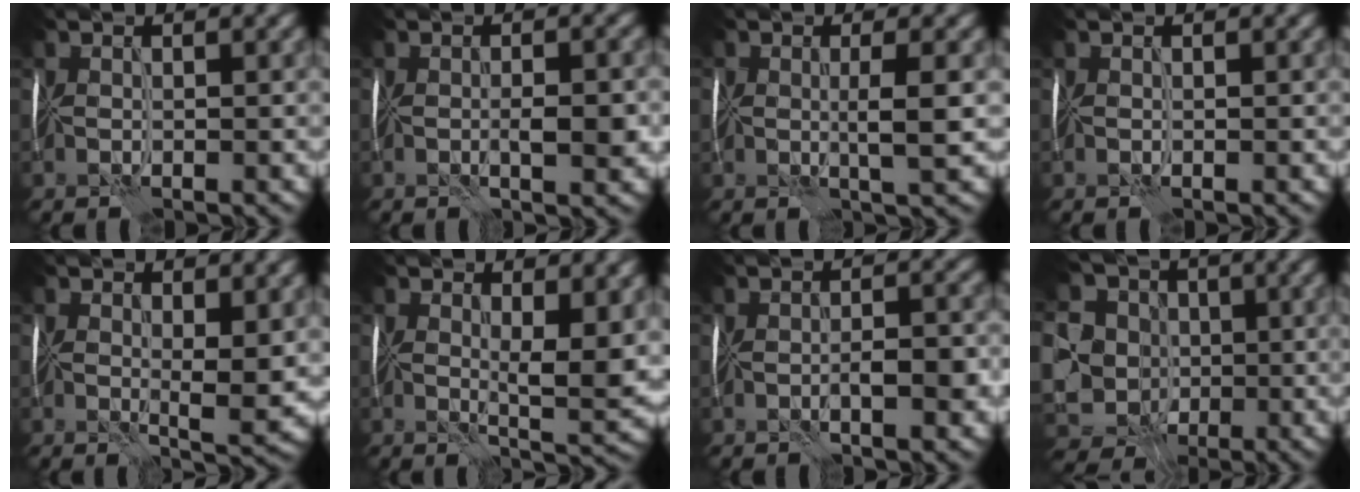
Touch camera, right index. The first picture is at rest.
{"total": 2.5, "force": [-0.5, 0.6, 2.4], "torque": [-0.041, 0.000, -0.006]}
{"total": 1.8, "force": [-0.1, 0.2, 1.8], "torque": [-0.031, 0.000, -0.002]}
{"total": 0.0}
{"total": 3.3, "force": [0.8, 1.0, 3.0], "torque": [-0.047, -0.006, 0.015]}
{"total": 5.0, "force": [1.2, 1.6, 4.6], "torque": [-0.072, -0.010, 0.024]}
{"total": 2.8, "force": [-0.9, 0.9, 2.5], "torque": [-0.044, -0.001, -0.013]}
{"total": 9.2, "force": [-0.2, 8.2, 4.1], "torque": [-0.097, 0.000, -0.013]}